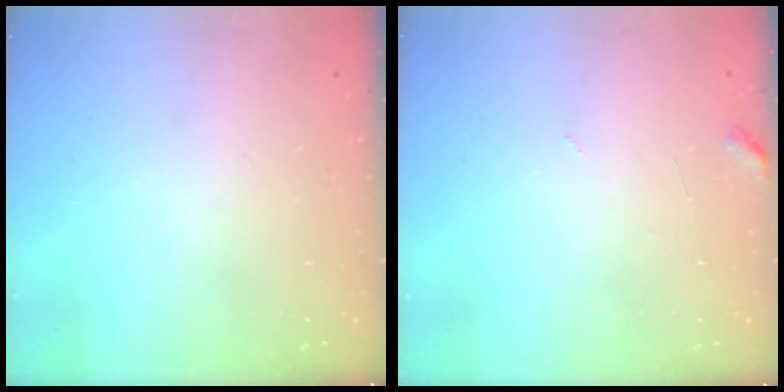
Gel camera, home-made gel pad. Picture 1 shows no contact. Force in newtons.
{"total": 3.5, "press": 3.5, "slide": 0.3}